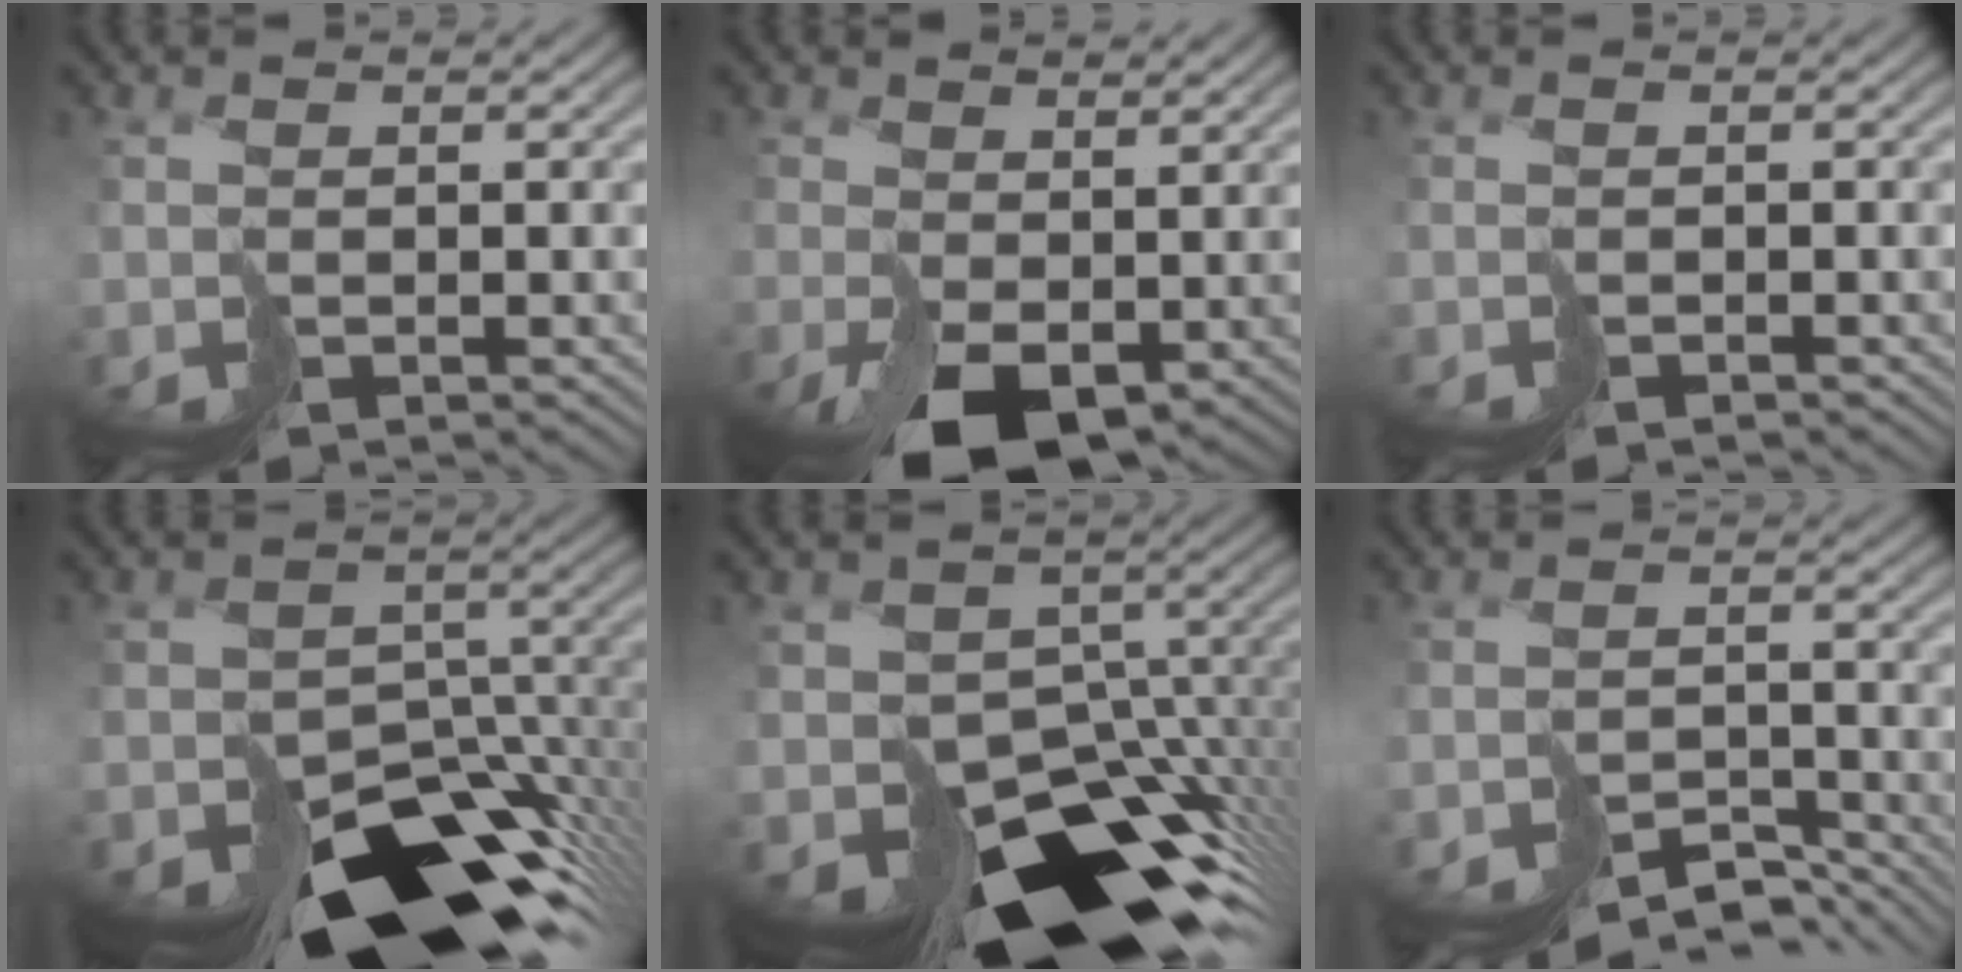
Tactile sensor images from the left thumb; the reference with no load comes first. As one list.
[{"total": 5.5, "force": [-1.2, 3.1, 4.4], "torque": [-0.086, -0.013, -0.011]}, {"total": 1.0, "force": [-1.0, -0.1, -0.1], "torque": [0.006, 0.000, -0.018]}, {"total": 14.9, "force": [-11.1, 7.0, 7.0], "torque": [-0.107, -0.038, -0.149]}, {"total": 15.1, "force": [-8.4, 9.0, 8.7], "torque": [-0.134, -0.020, -0.114]}, {"total": 6.8, "force": [-6.6, 1.5, 1.1], "torque": [-0.006, -0.006, -0.095]}]